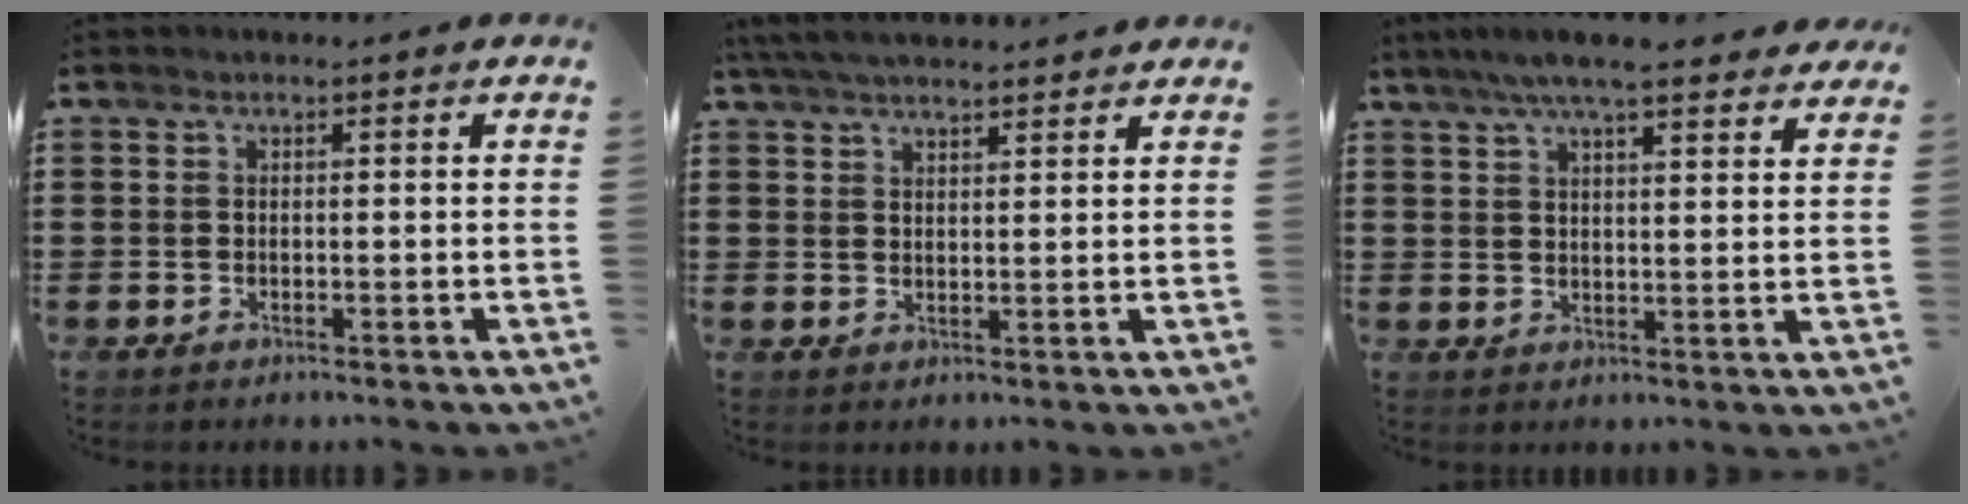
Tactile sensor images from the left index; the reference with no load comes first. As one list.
[{"total": 4.5, "force": [4.1, 0.3, 1.7], "torque": [-0.044, -0.008, 0.076]}, {"total": 7.1, "force": [6.0, 0.8, 3.6], "torque": [-0.086, -0.013, 0.108]}]